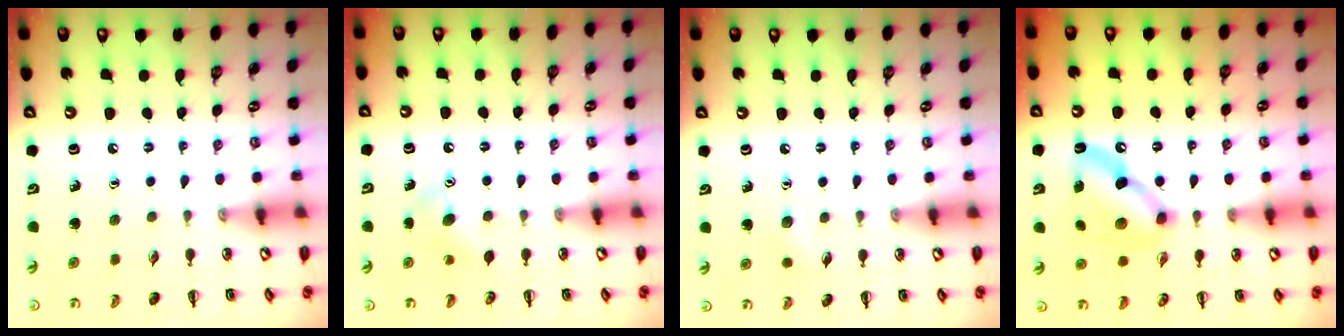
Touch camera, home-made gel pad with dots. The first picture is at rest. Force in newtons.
{"total": 5.1, "press": 4.9, "slide": 1.4}
{"total": 4.8, "press": 4.6, "slide": 1.0}
{"total": 11.7, "press": 11.7, "slide": 1.2}